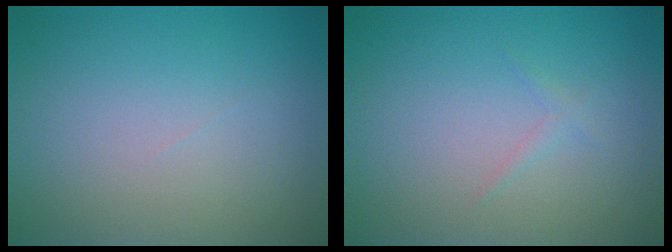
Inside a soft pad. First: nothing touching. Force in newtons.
{"total": 0.7, "press": 0.7, "slide": 0.0}